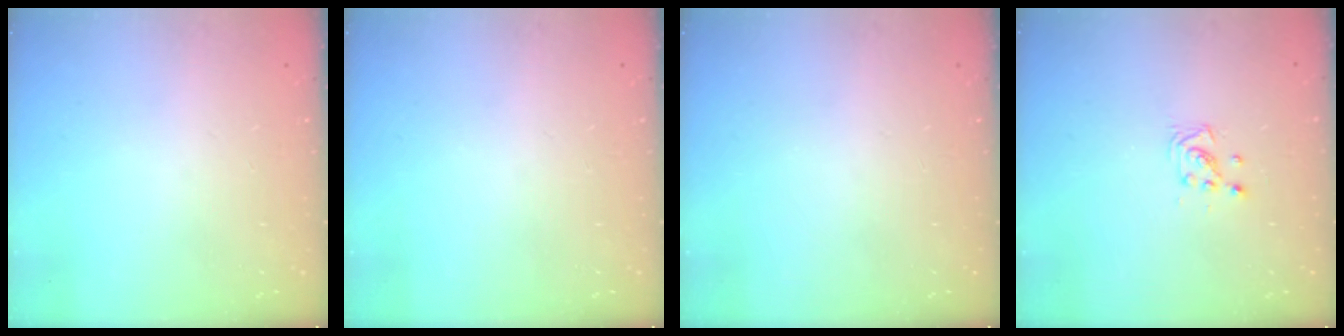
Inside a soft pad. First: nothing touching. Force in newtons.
{"total": 0.0}
{"total": 0.0}
{"total": 2.9, "press": 2.9, "slide": 0.3}